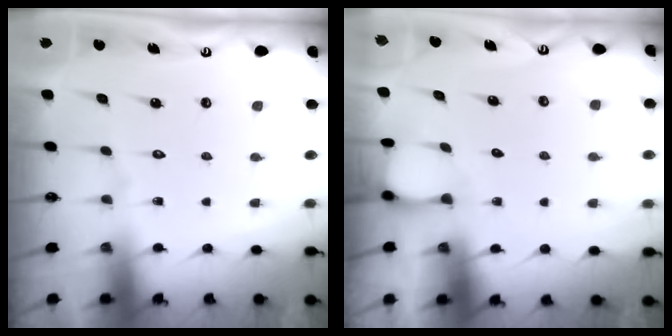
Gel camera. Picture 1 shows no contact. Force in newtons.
{"total": 2.3, "press": 2.2, "slide": 0.4}